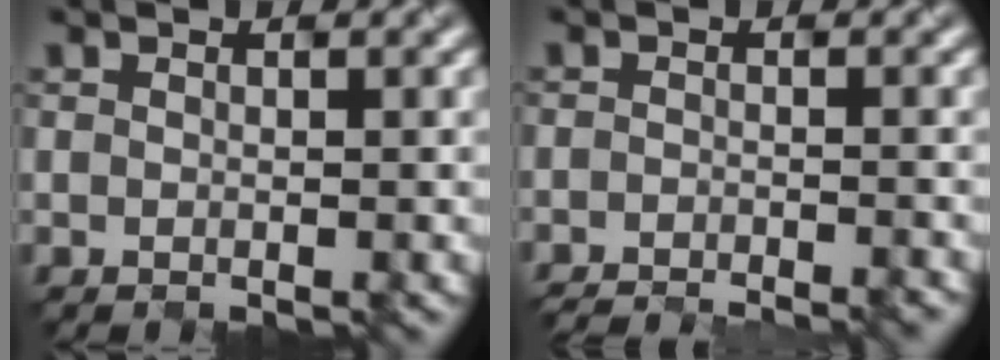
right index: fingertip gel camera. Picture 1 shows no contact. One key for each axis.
{"total": 3.8, "fx": -3.4, "fy": 0.6, "fz": 1.6, "tx": -0.006, "ty": 0.000, "tz": -0.051}